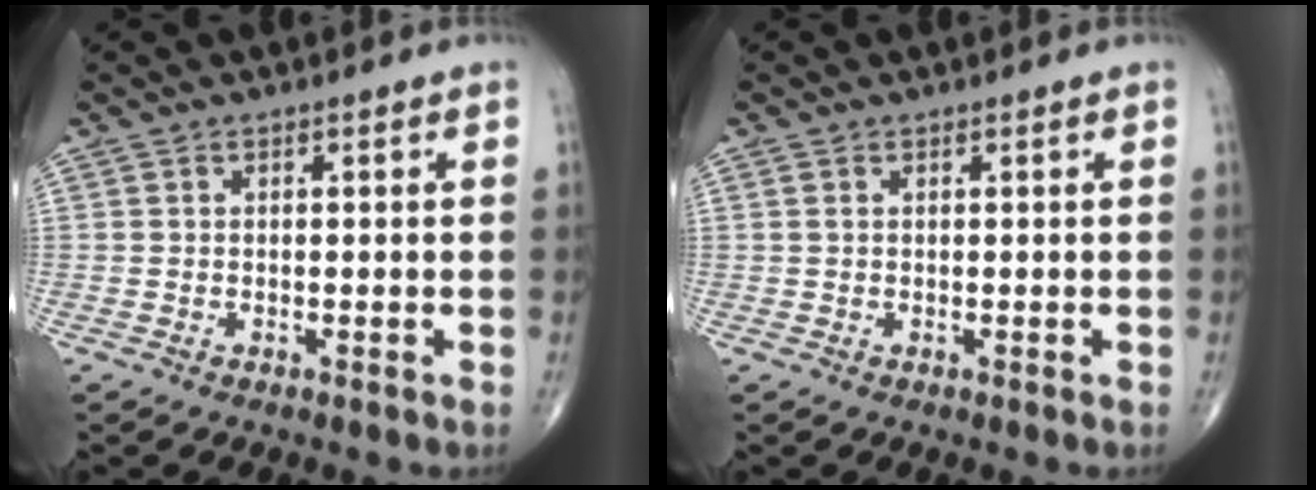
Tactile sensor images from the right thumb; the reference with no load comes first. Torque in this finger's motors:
{"motor_torque": [-0.11, -0.09, 0.00, 0.12, 0.01]}